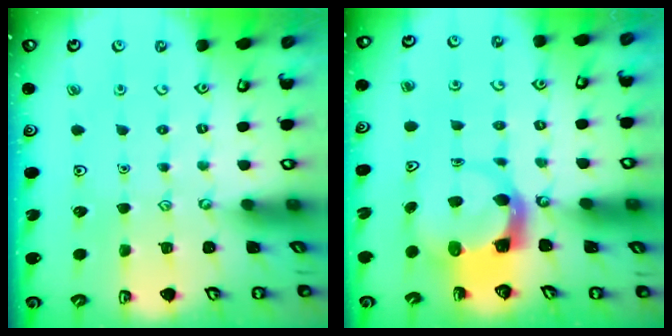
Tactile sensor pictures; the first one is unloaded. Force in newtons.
{"total": 3.8, "press": 3.7, "slide": 0.6}